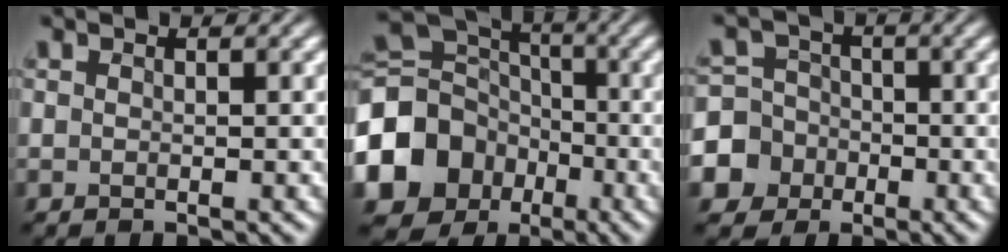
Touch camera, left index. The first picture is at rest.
{"total": 11.4, "force": [-4.0, 9.6, 4.8], "torque": [-0.122, -0.012, -0.090]}
{"total": 8.4, "force": [-3.3, 7.6, 1.1], "torque": [-0.030, -0.009, -0.085]}